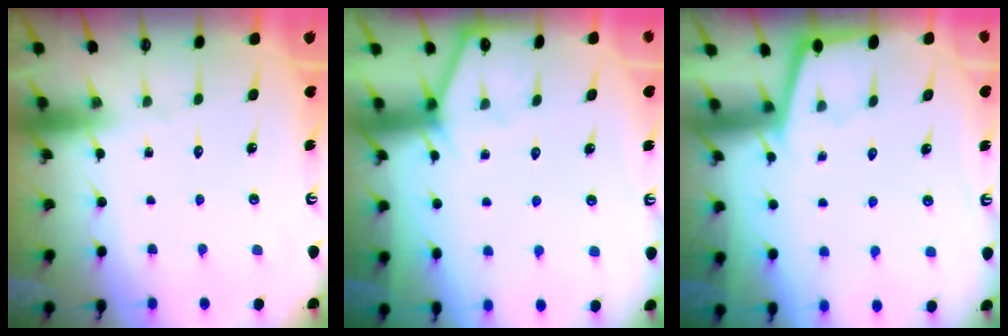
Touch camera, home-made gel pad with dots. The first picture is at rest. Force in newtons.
{"total": 2.2, "press": 2.2, "slide": 0.3}
{"total": 1.9, "press": 1.8, "slide": 0.3}